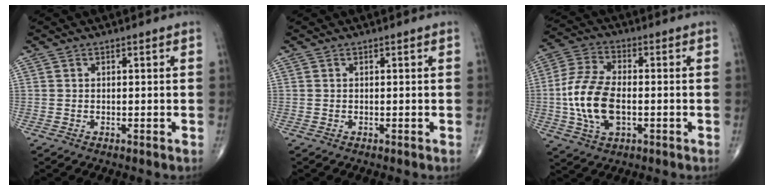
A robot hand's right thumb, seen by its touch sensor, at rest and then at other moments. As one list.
[{"total": 0.0}, {"total": 13.0, "force": [-1.7, 7.1, 10.8], "torque": [-0.225, 0.011, -0.034]}]